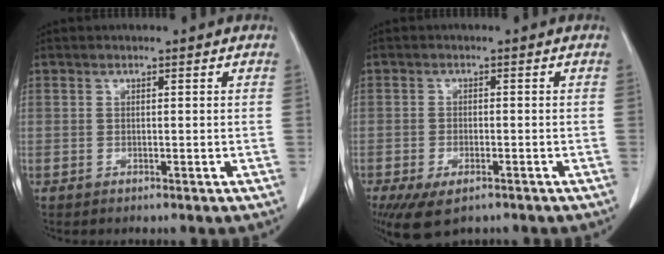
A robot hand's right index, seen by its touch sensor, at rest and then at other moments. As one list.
[{"total": 6.3, "force": [-4.1, 2.6, 3.9], "torque": [-0.066, -0.011, -0.065]}]